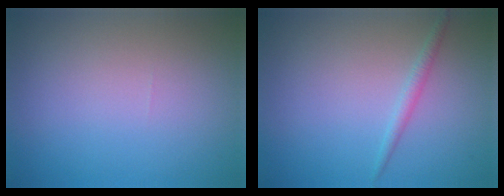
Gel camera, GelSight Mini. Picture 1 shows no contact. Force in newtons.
{"total": 1.1, "press": 1.1, "slide": 0.0}